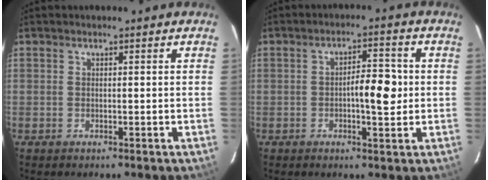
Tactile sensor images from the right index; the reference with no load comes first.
{"total": 5.6, "force": [-0.3, 1.6, 5.4], "torque": [-0.083, 0.008, -0.004]}